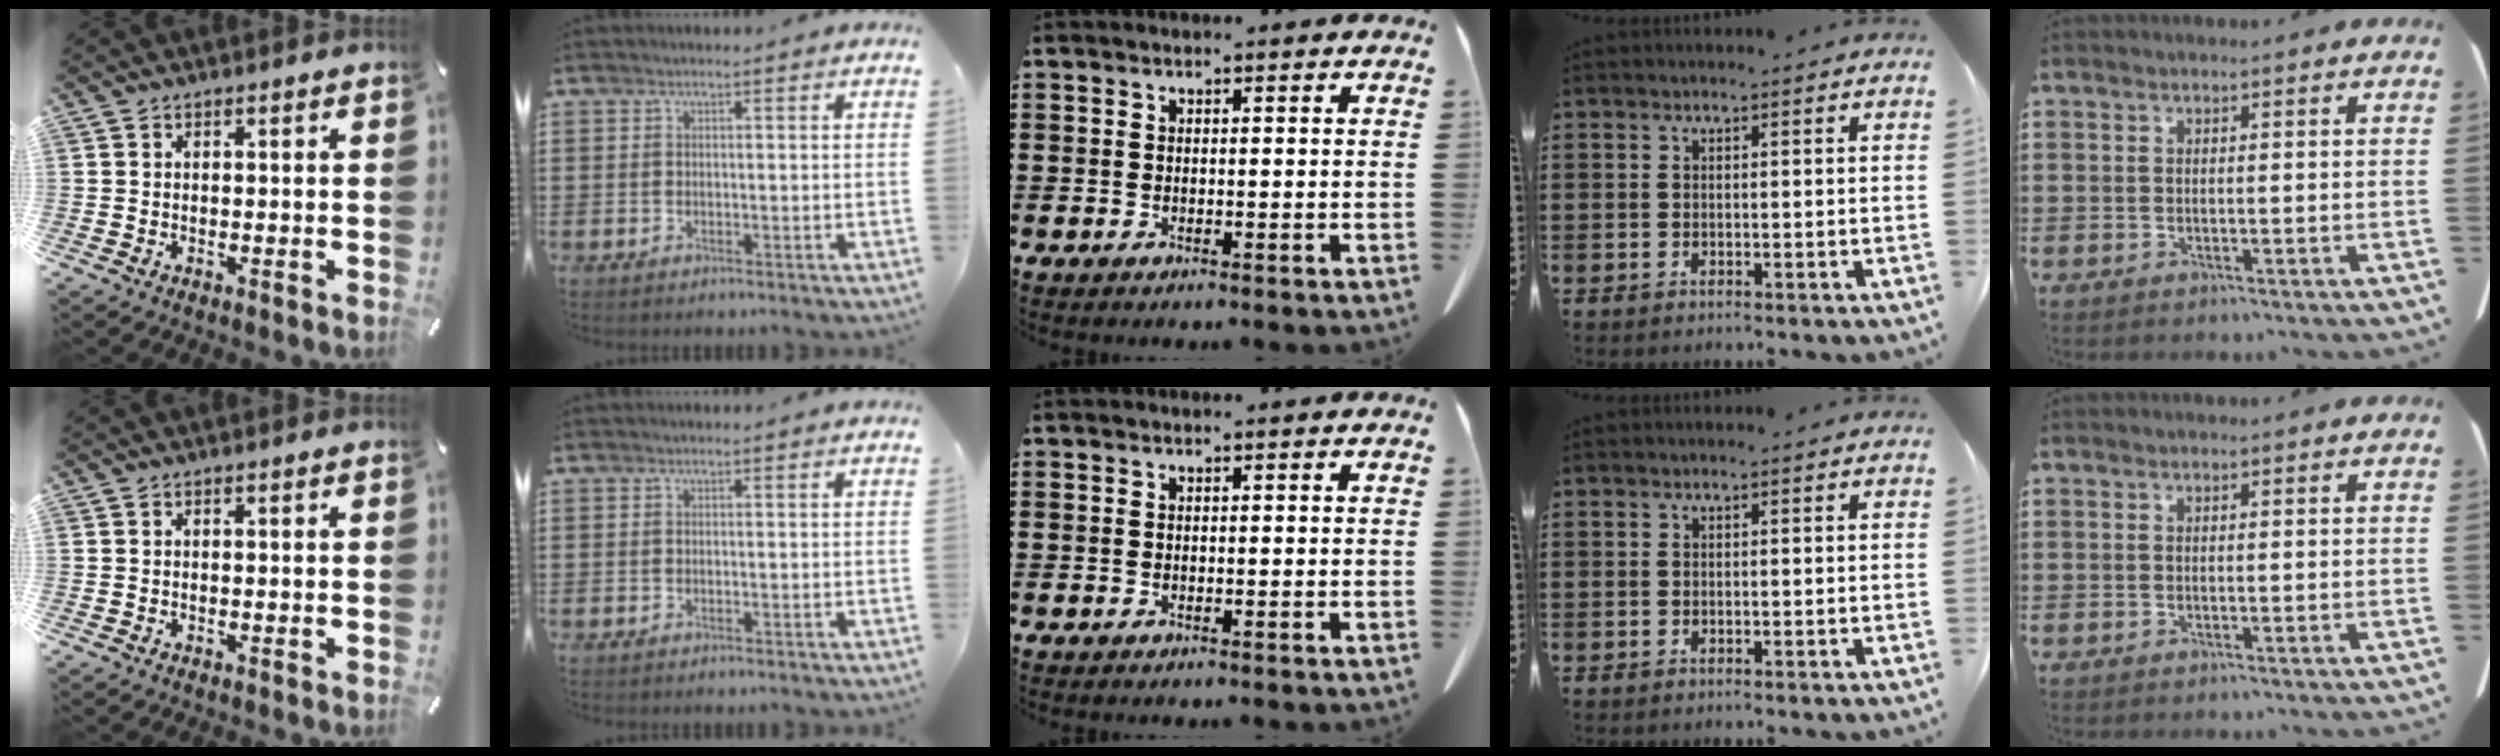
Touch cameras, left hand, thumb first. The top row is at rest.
{}